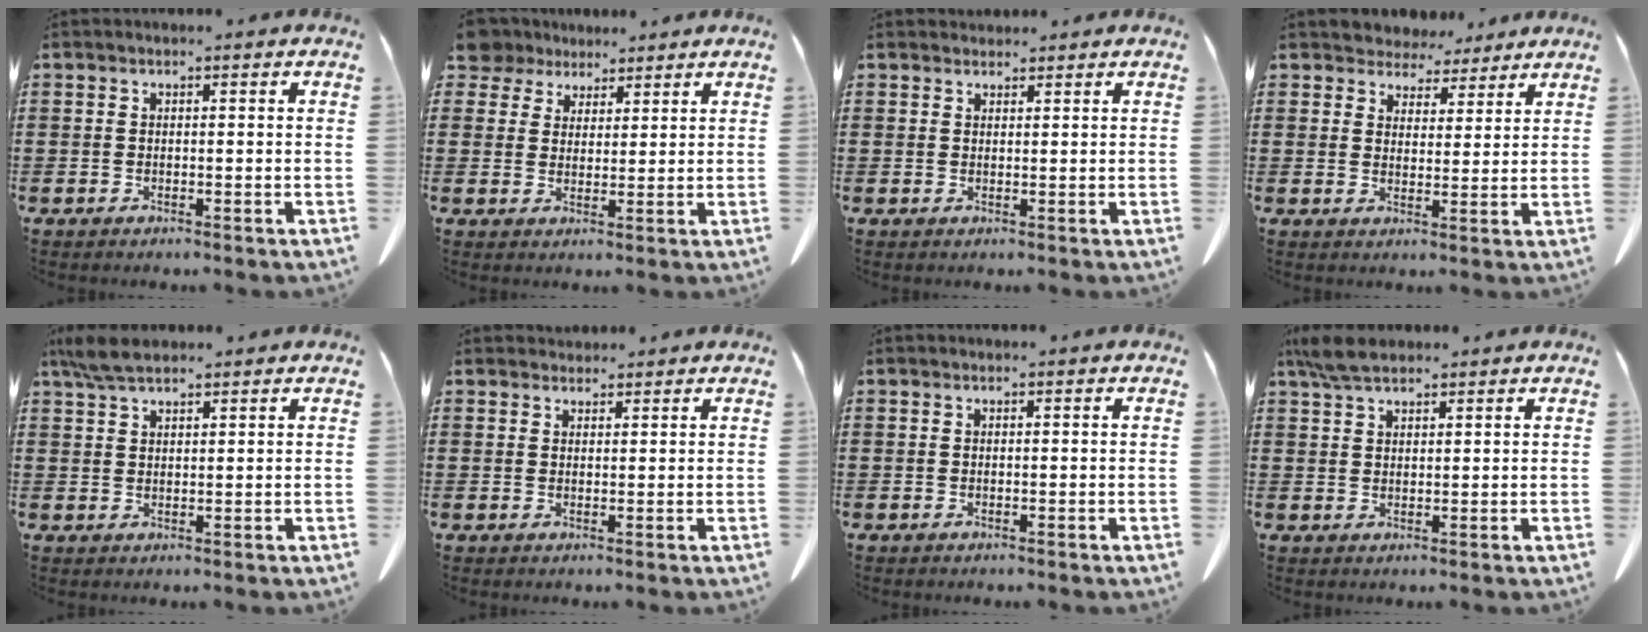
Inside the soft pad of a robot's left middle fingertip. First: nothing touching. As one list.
[{"total": 4.7, "force": [3.8, 2.6, 0.6], "torque": [-0.026, -0.005, 0.071]}, {"total": 1.6, "force": [1.5, 0.6, 0.0], "torque": [-0.004, 0.000, 0.031]}, {"total": 4.6, "force": [4.2, 1.7, -0.2], "torque": [-0.017, -0.017, 0.079]}, {"total": 4.5, "force": [3.5, 1.2, 2.6], "torque": [-0.060, 0.000, 0.066]}, {"total": 1.9, "force": [1.8, 0.7, 0.0], "torque": [-0.005, -0.001, 0.037]}, {"total": 0.0}, {"total": 4.5, "force": [3.6, 1.4, 2.4], "torque": [-0.056, 0.001, 0.068]}]